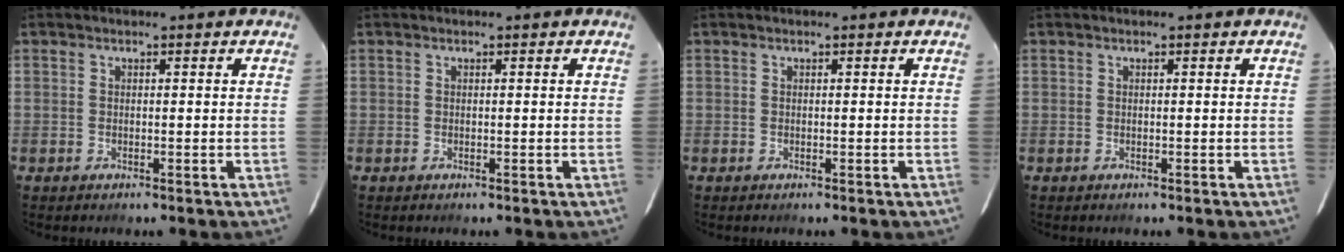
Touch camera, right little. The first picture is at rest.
{"total": 0.0}
{"total": 0.0}
{"total": 0.0}